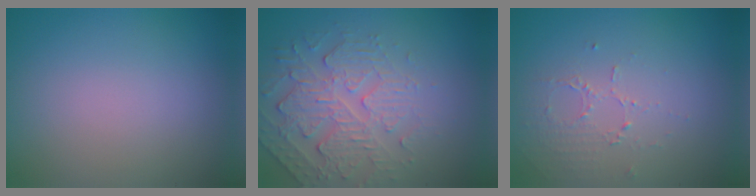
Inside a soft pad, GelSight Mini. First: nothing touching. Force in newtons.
{"total": 4.9, "press": 3.7, "slide": 3.2}
{"total": 1.4, "press": 0.8, "slide": 1.2}